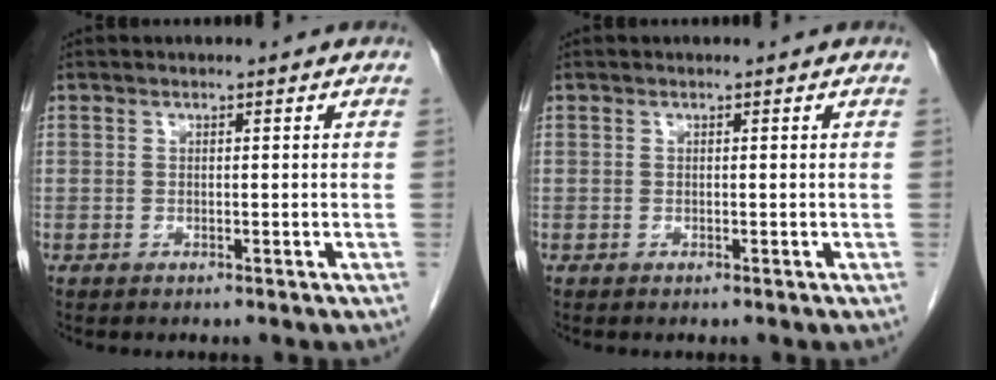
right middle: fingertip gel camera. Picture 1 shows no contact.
{"total": 0.0}